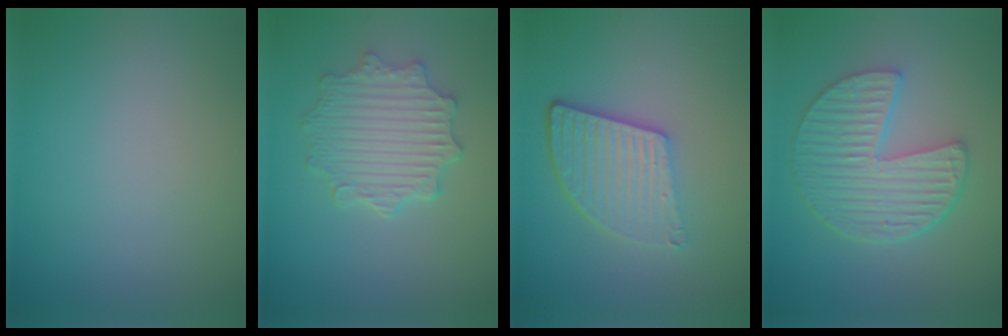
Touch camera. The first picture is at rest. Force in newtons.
{"total": 4.9, "press": 3.8, "slide": 3.0}
{"total": 5.2, "press": 3.8, "slide": 3.6}
{"total": 6.2, "press": 4.7, "slide": 4.0}